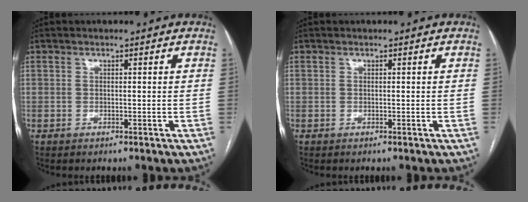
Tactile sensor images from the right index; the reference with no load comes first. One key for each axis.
{"total": 0.0}